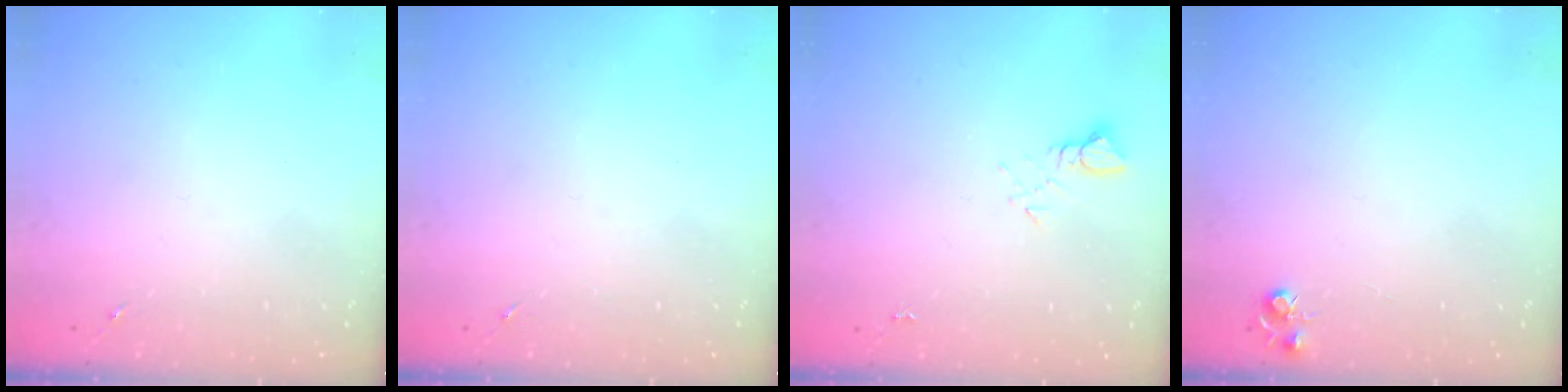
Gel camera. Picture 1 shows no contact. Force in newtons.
{"total": 0.0}
{"total": 4.2, "press": 4.2, "slide": 0.4}
{"total": 5.1, "press": 5.0, "slide": 0.5}